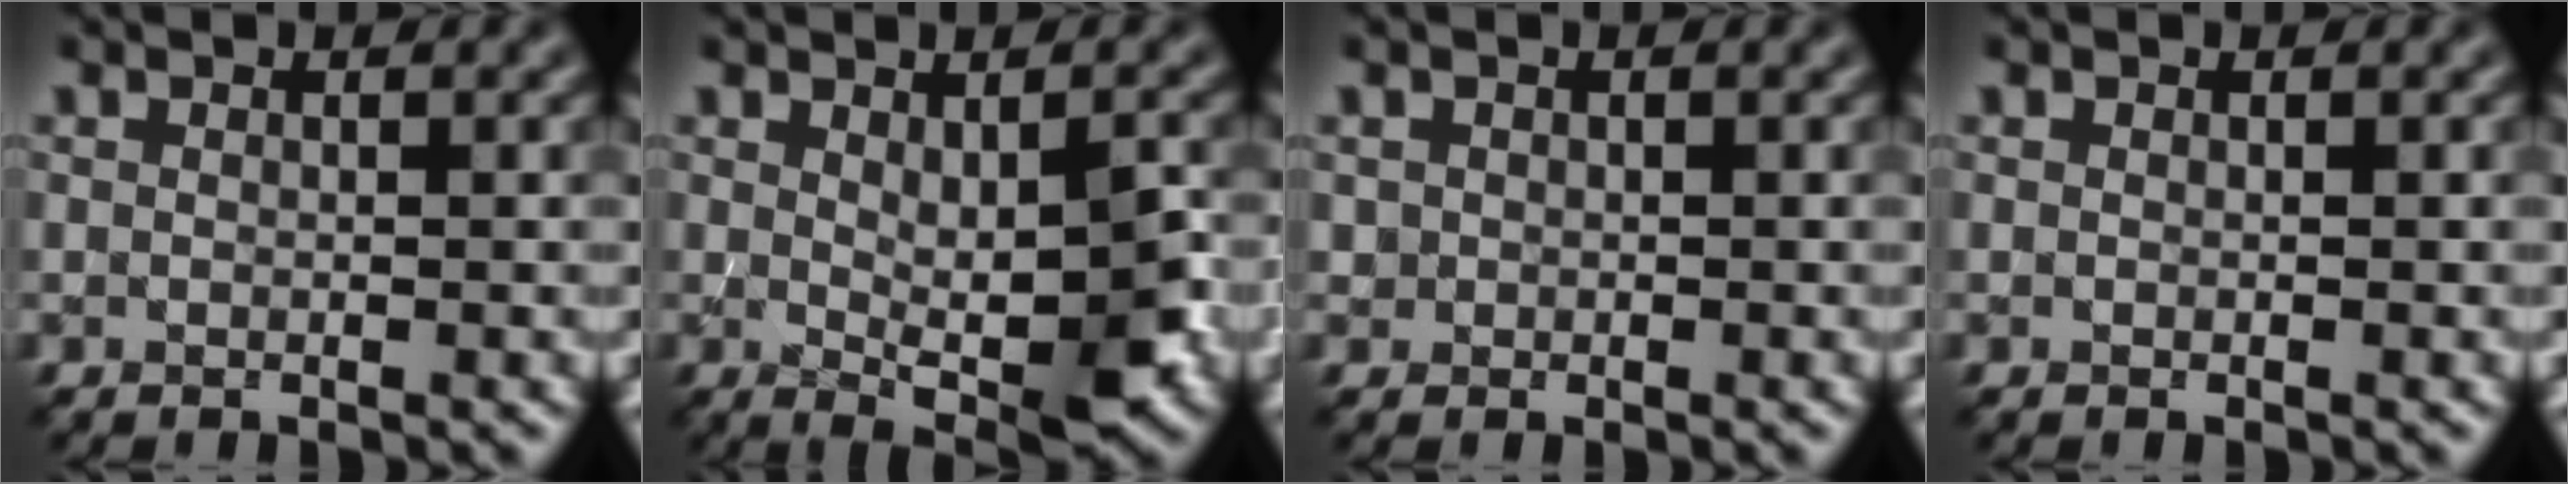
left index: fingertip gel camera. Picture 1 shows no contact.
{"total": 5.1, "force": [-0.2, 1.3, 4.9], "torque": [-0.072, -0.007, 0.004]}
{"total": 0.6, "force": [0.0, 0.3, -0.5], "torque": [0.012, 0.000, 0.002]}
{"total": 0.0}